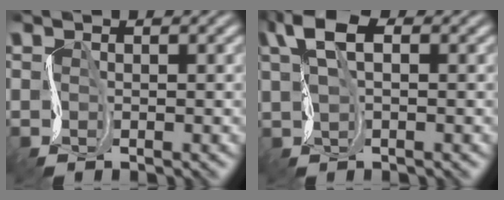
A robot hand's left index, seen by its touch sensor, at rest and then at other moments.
{"total": 5.1, "force": [1.1, 2.8, 4.1], "torque": [-0.097, 0.010, 0.012]}